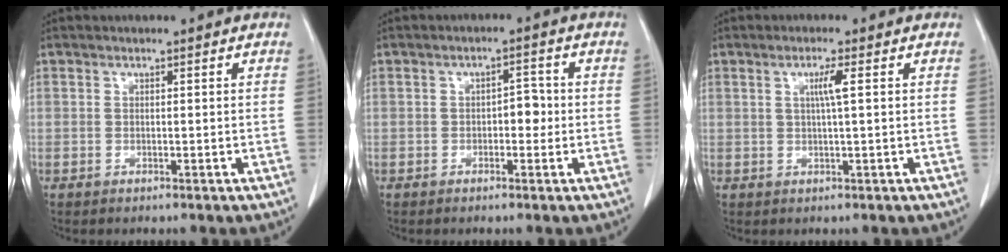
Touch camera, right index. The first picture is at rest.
{"total": 2.9, "force": [-0.4, 1.6, 2.4], "torque": [-0.026, 0.008, -0.006]}
{"total": 2.6, "force": [0.6, -0.3, 2.5], "torque": [-0.046, 0.000, 0.011]}